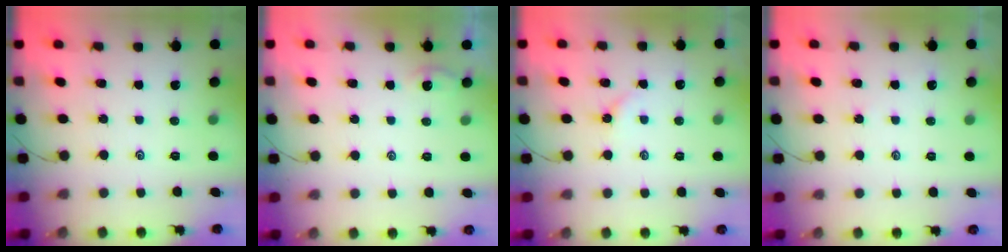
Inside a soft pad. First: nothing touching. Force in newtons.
{"total": 0.8, "press": 0.8, "slide": 0.2}
{"total": 1.8, "press": 1.8, "slide": 0.4}
{"total": 1.7, "press": 1.6, "slide": 0.4}